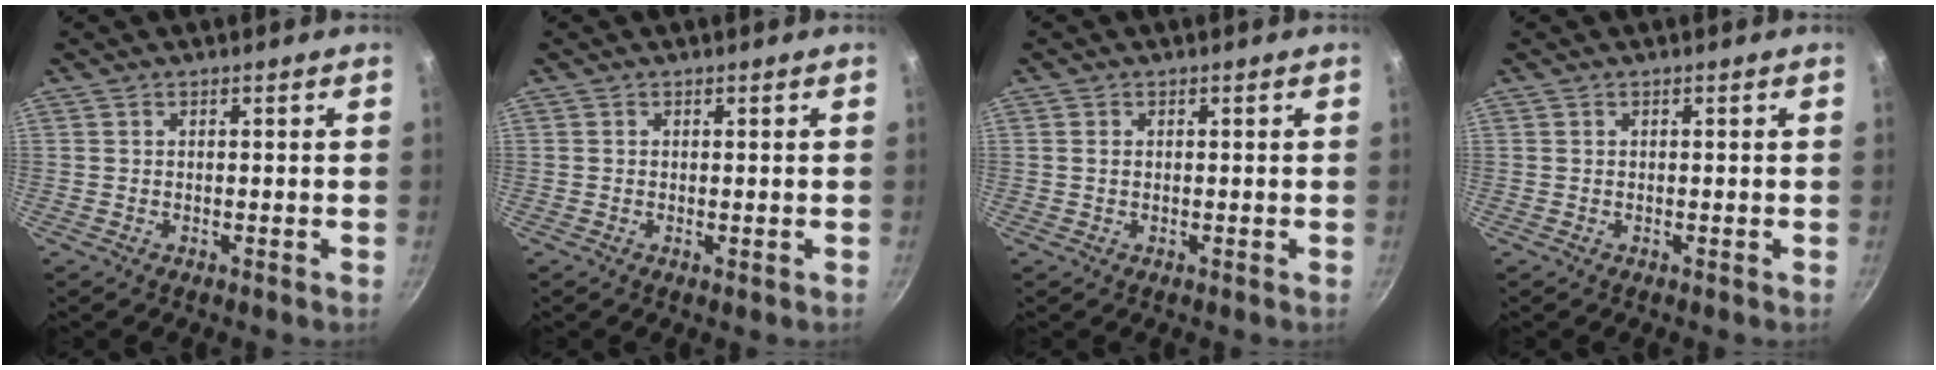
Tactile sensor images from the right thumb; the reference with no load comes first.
{"total": 0.0}
{"total": 1.0, "force": [0.2, 0.8, 0.6], "torque": [-0.011, 0.002, 0.003]}
{"total": 0.0}